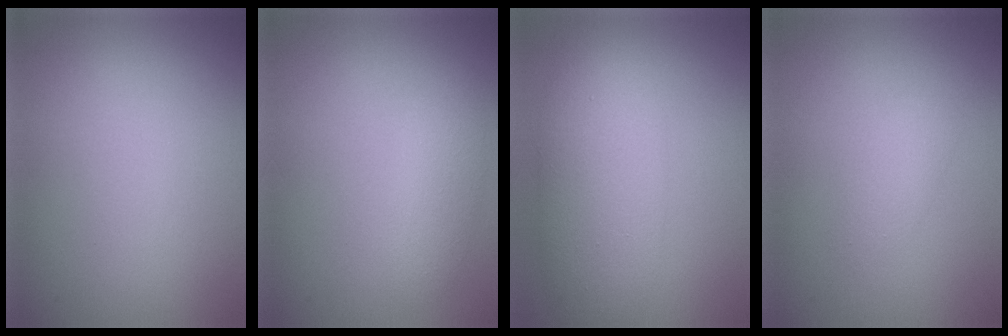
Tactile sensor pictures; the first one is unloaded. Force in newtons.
{"total": 2.1, "press": 2.0, "slide": 0.1}
{"total": 6.2, "press": 6.2, "slide": 0.0}
{"total": 1.3, "press": 1.2, "slide": 0.1}